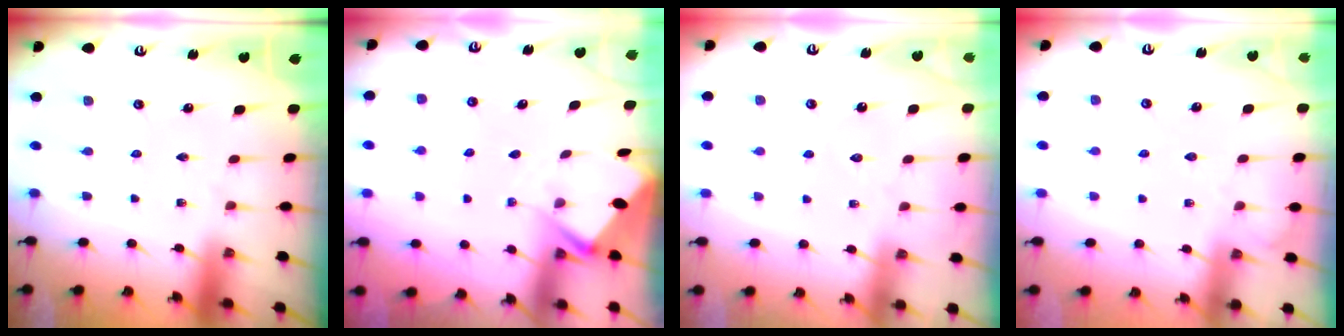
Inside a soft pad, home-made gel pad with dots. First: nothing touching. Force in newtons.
{"total": 2.9, "press": 2.9, "slide": 0.1}
{"total": 2.9, "press": 2.9, "slide": 0.2}
{"total": 3.0, "press": 3.0, "slide": 0.5}